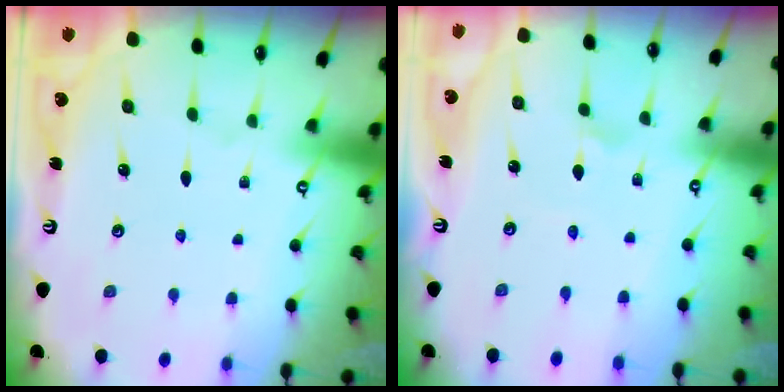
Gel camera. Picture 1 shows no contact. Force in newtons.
{"total": 0.7, "press": 0.5, "slide": 0.4}